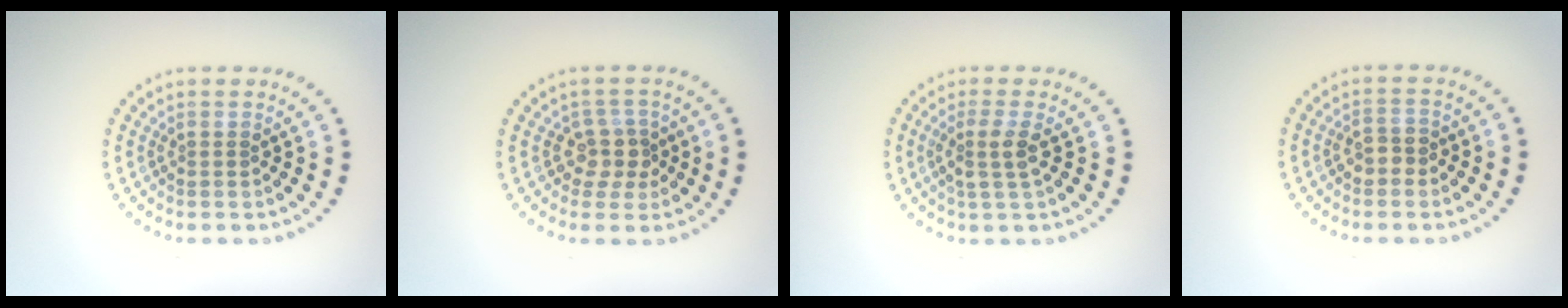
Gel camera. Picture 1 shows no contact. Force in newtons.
{"total": 2.3, "press": 2.0, "slide": 1.2}
{"total": 2.2, "press": 1.9, "slide": 1.2}
{"total": 1.7, "press": 1.6, "slide": 0.5}